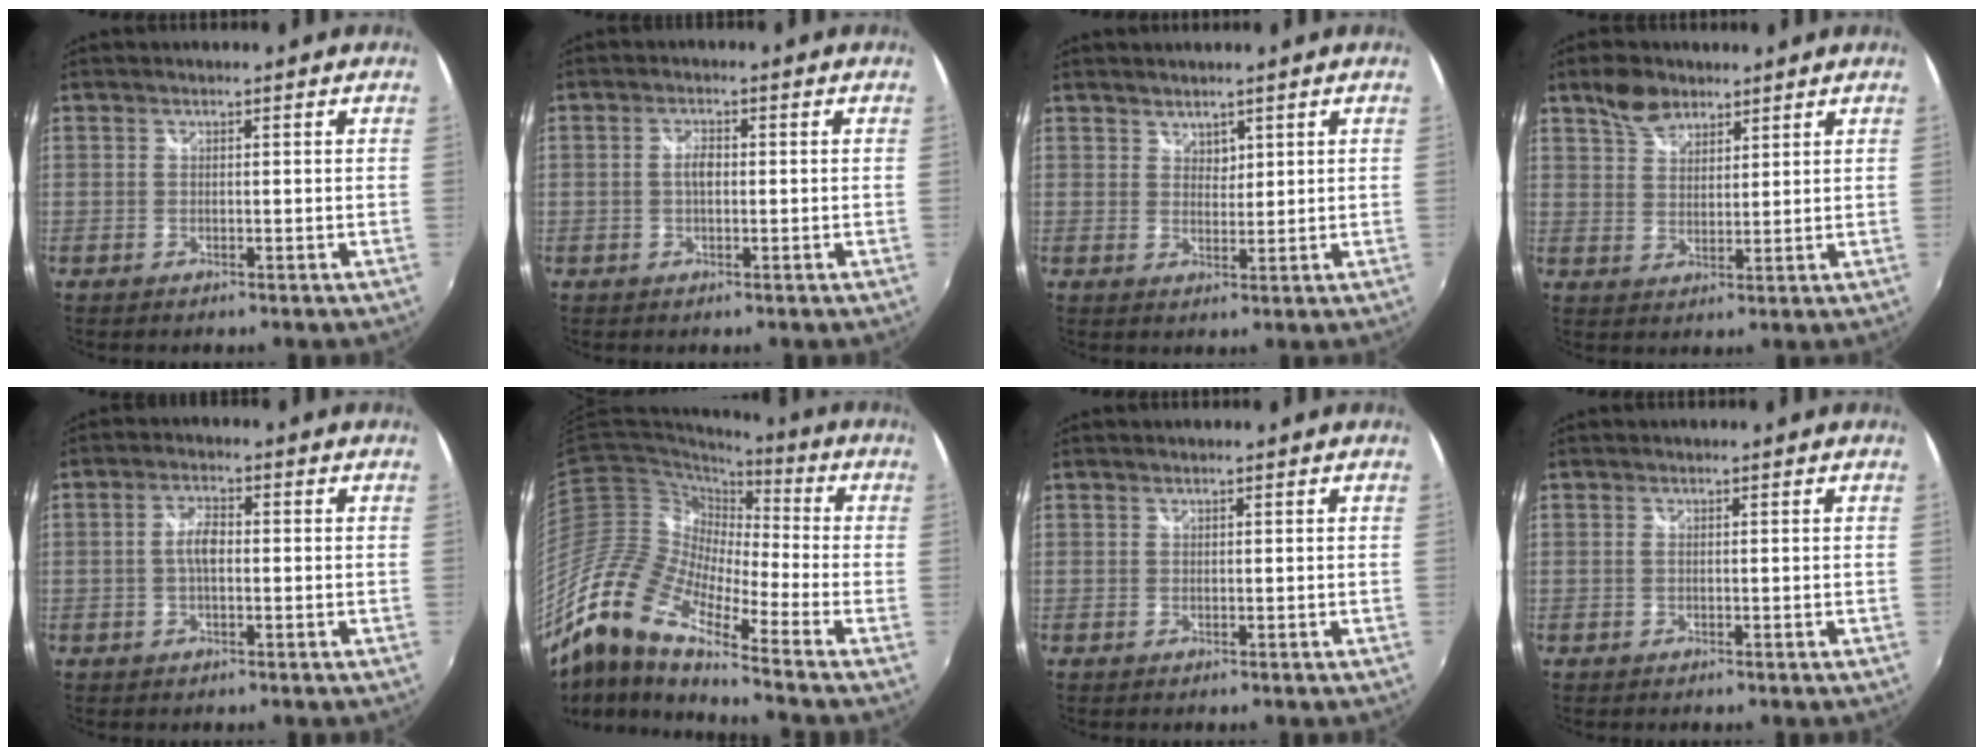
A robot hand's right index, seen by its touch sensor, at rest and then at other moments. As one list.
[{"total": 2.3, "force": [-0.1, 1.1, 2.0], "torque": [-0.037, 0.004, -0.004]}, {"total": 2.2, "force": [1.8, 1.2, 0.4], "torque": [0.001, 0.002, 0.033]}, {"total": 6.0, "force": [4.4, 3.3, 2.4], "torque": [-0.039, 0.015, 0.082]}, {"total": 3.6, "force": [-0.3, 1.6, 3.2], "torque": [-0.064, 0.008, -0.006]}, {"total": 16.9, "force": [-11.3, 3.7, 12.0], "torque": [-0.204, -0.013, -0.241]}, {"total": 0.0}, {"total": 0.0}]